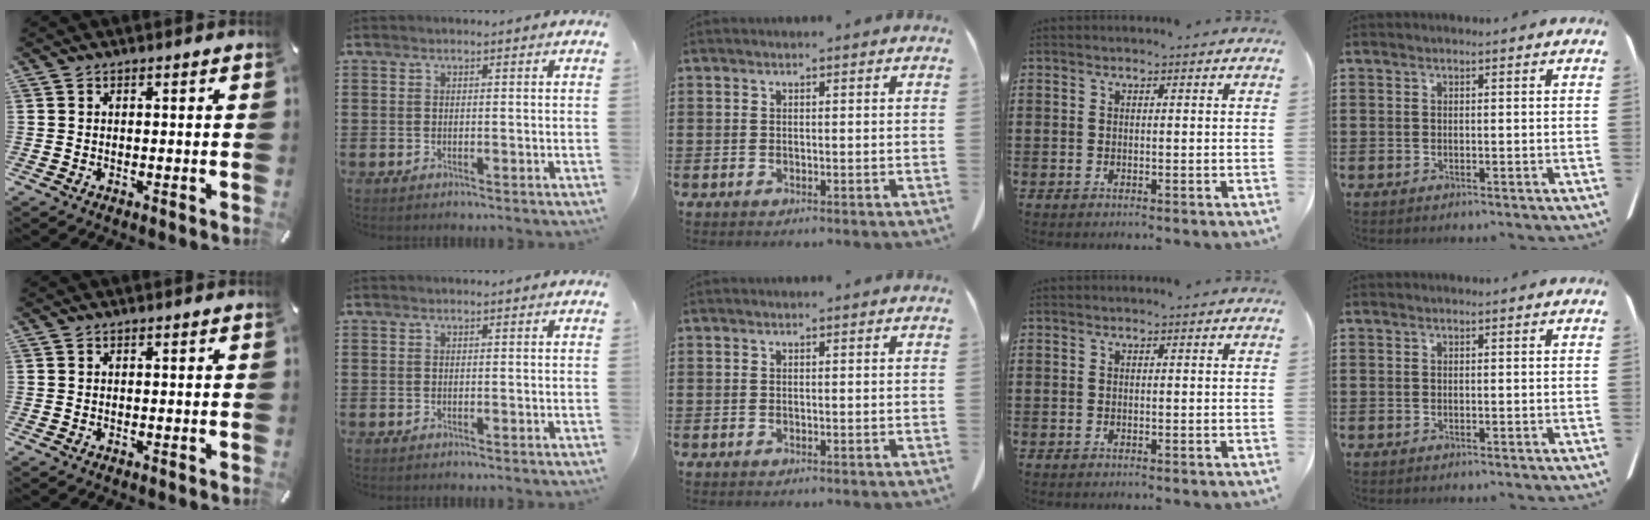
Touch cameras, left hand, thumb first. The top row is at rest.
{}